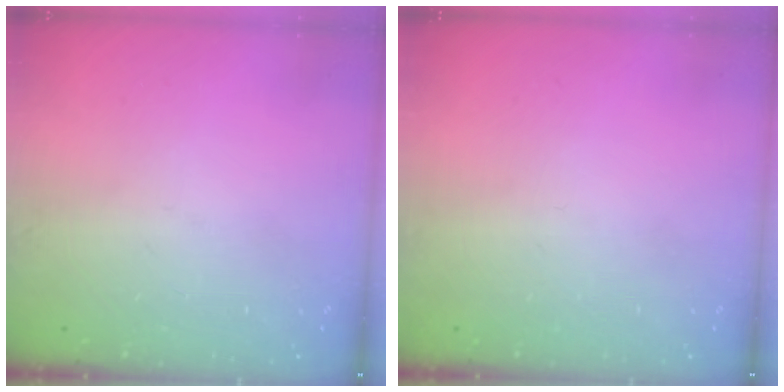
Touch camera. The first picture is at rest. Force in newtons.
{"total": 0.0}